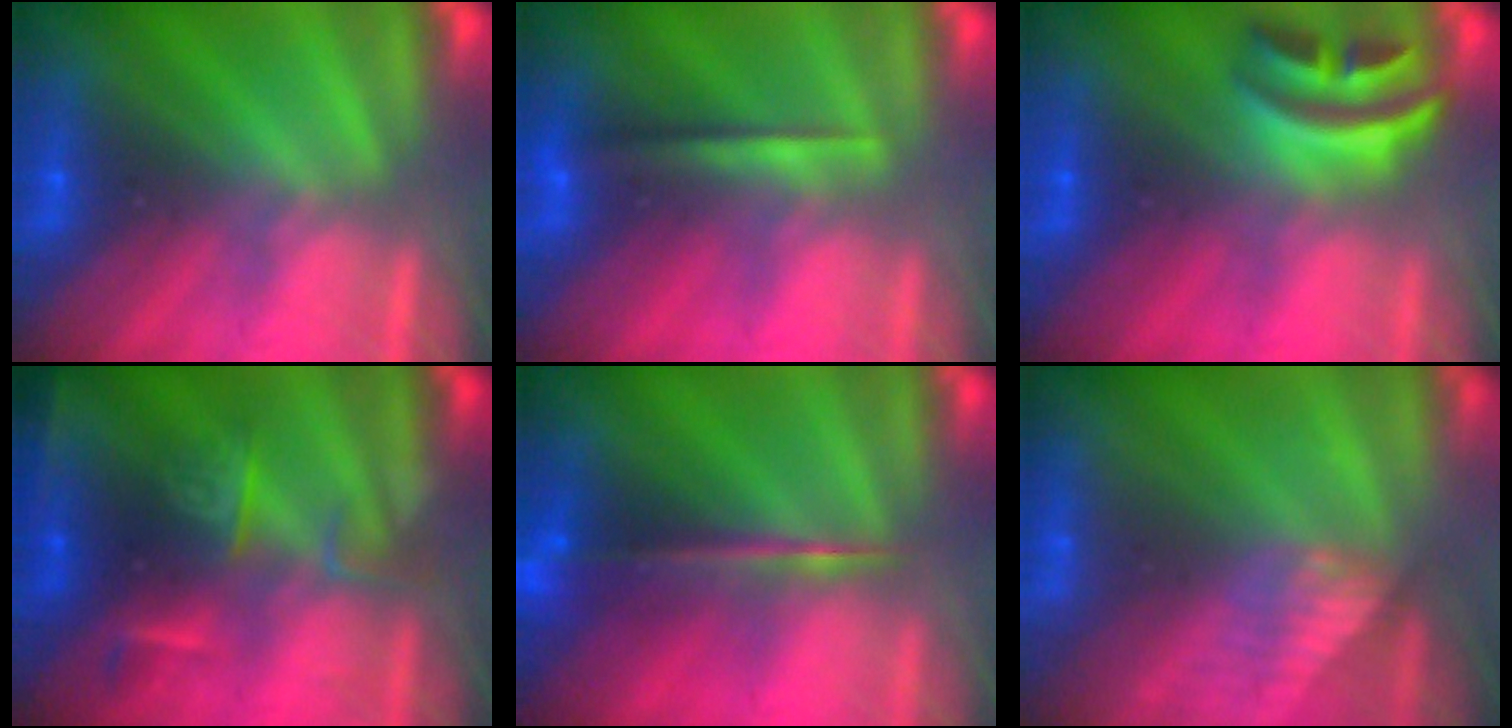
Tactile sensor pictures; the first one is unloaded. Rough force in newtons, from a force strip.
{"total": 1.3}
{"total": 2.9}
{"total": 2.5}
{"total": 6.1}
{"total": 2.9}